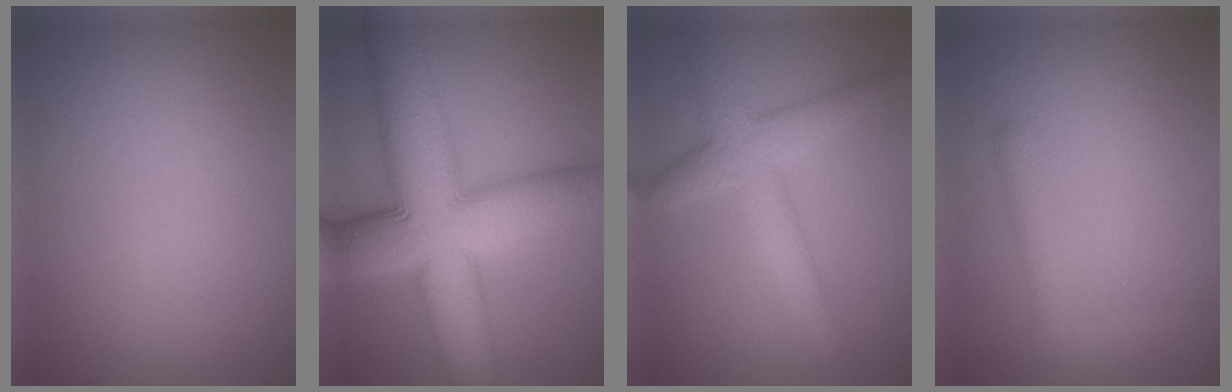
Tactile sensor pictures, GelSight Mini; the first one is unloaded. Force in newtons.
{"total": 14.2, "press": 14.2, "slide": 0.2}
{"total": 4.4, "press": 4.4, "slide": 0.1}
{"total": 1.7, "press": 1.7, "slide": 0.1}